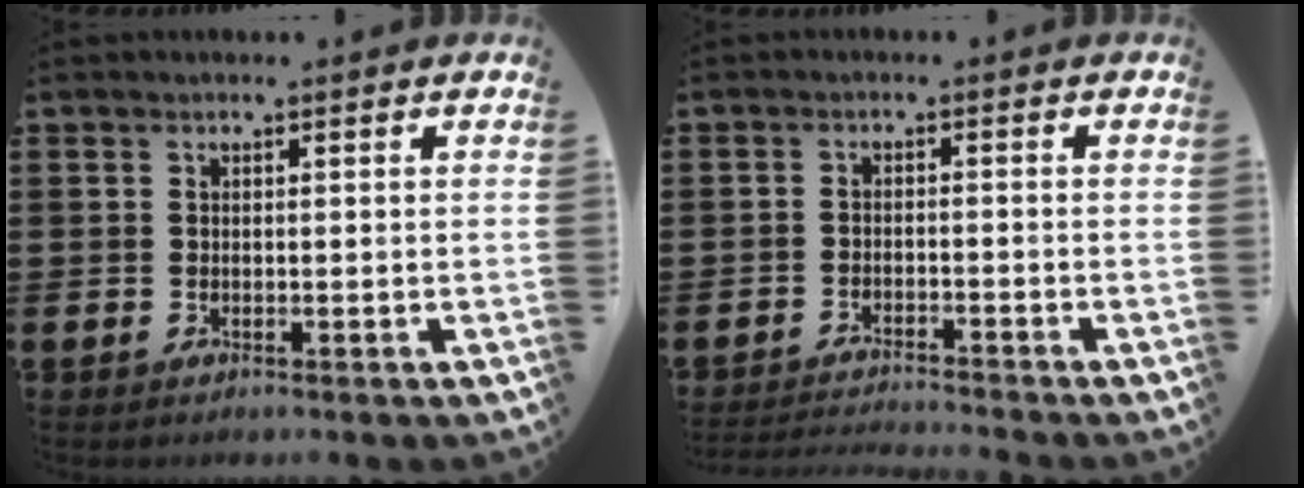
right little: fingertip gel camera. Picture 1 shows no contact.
{"total": 2.0, "force": [-1.9, -0.3, 0.2], "torque": [-0.004, 0.002, -0.040]}